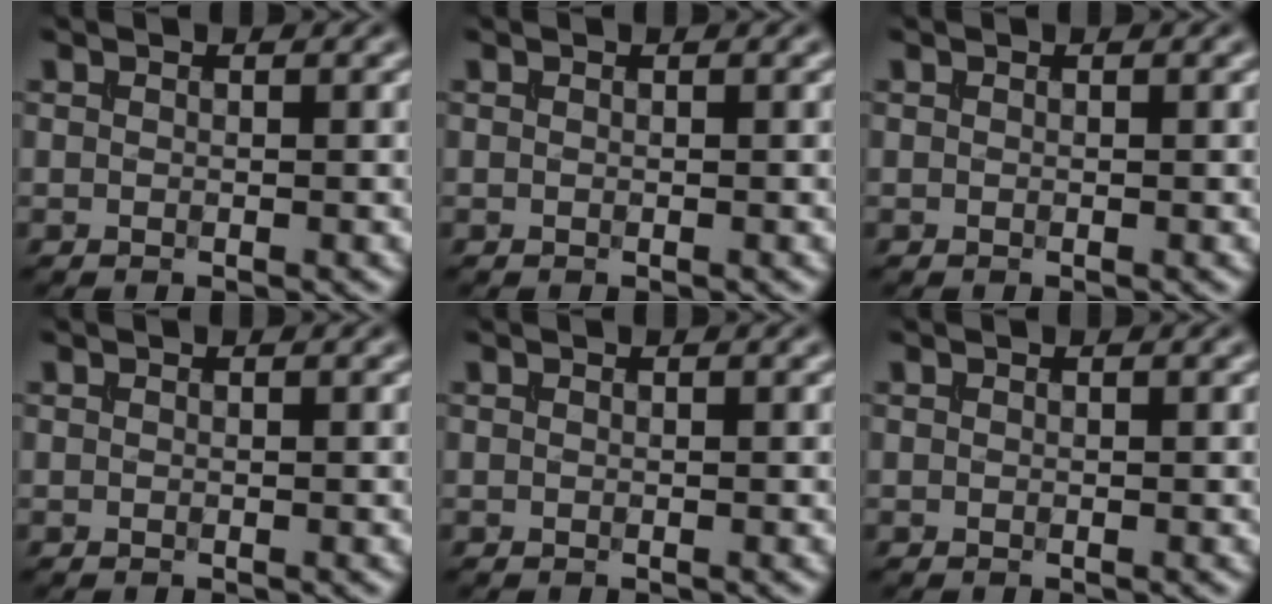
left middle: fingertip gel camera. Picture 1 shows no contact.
{"total": 0.0}
{"total": 0.0}
{"total": 0.0}
{"total": 0.0}
{"total": 0.0}